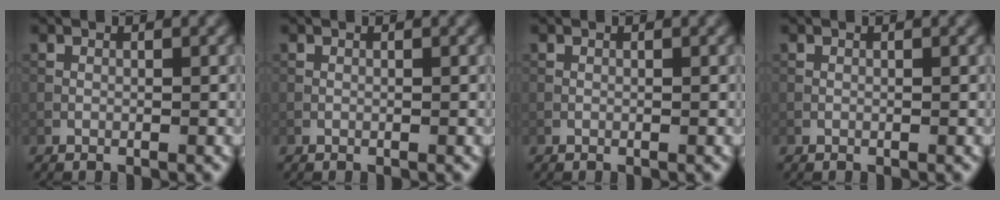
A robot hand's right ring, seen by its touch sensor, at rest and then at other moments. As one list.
[{"total": 0.0}, {"total": 0.0}, {"total": 0.0}]